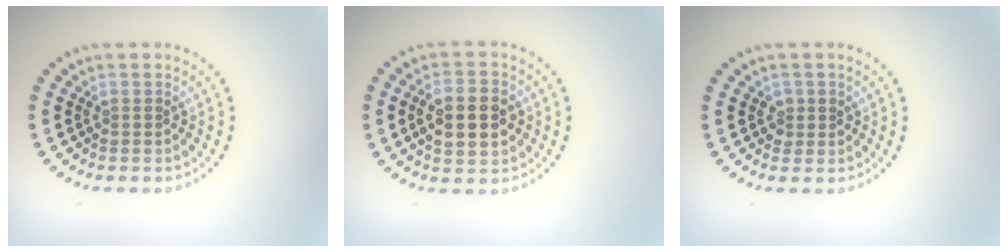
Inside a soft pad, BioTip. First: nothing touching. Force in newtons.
{"total": 5.2, "press": 5.2, "slide": 0.2}
{"total": 1.1, "press": 1.1, "slide": 0.4}